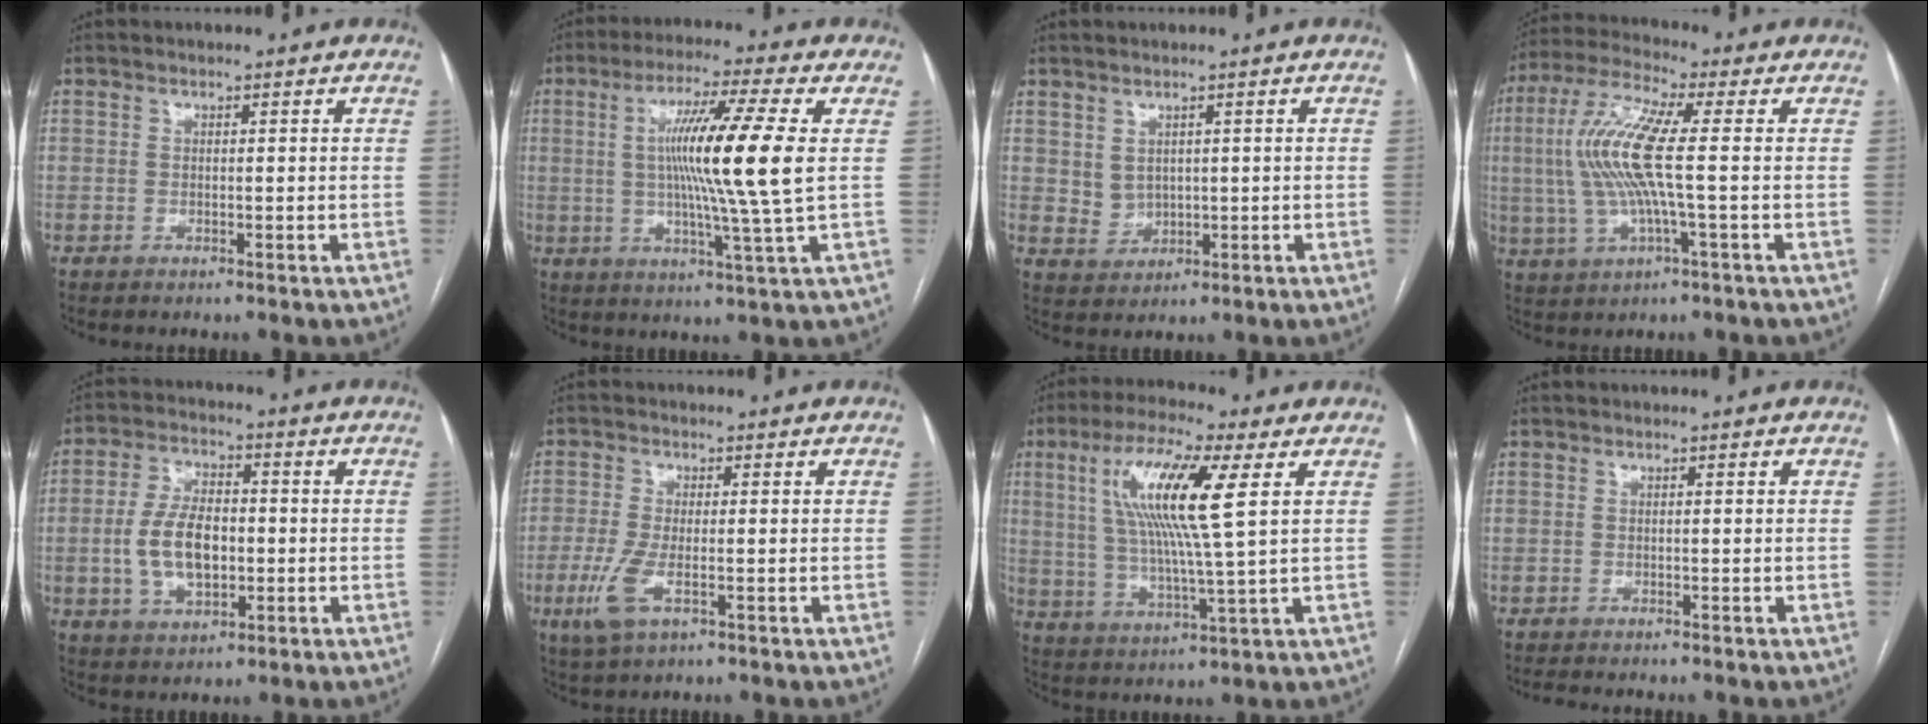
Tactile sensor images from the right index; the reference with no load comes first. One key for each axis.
{"total": 13.9, "fx": 1.5, "fy": -1.5, "fz": 13.8, "tx": -0.251, "ty": -0.007, "tz": 0.020}
{"total": 2.9, "fx": 1.0, "fy": 2.4, "fz": 1.2, "tx": -0.026, "ty": -0.001, "tz": 0.028}
{"total": 11.4, "fx": 0.2, "fy": 1.1, "fz": 11.4, "tx": -0.252, "ty": 0.014, "tz": -0.001}
{"total": 9.7, "fx": -1.2, "fy": 5.2, "fz": 8.2, "tx": -0.168, "ty": 0.013, "tz": -0.016}
{"total": 5.6, "fx": -2.1, "fy": 1.5, "fz": 5.0, "tx": -0.123, "ty": -0.017, "tz": -0.041}
{"total": 13.8, "fx": 4.1, "fy": 0.5, "fz": 13.2, "tx": -0.266, "ty": 0.007, "tz": 0.071}
{"total": 1.7, "fx": -1.6, "fy": 0.4, "fz": 0.4, "tx": -0.008, "ty": -0.006, "tz": -0.020}